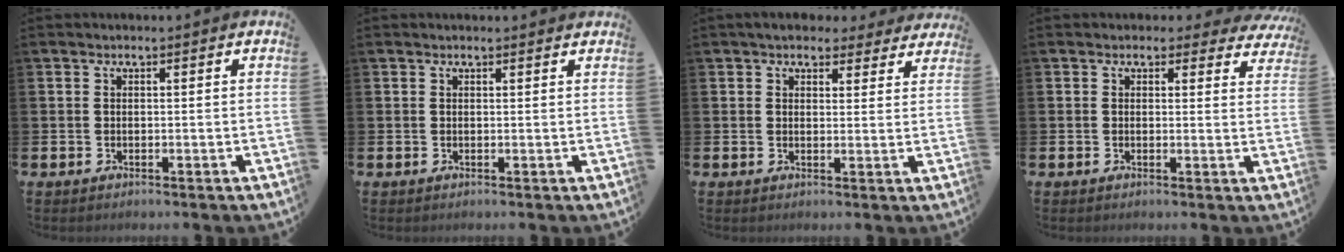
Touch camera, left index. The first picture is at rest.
{"total": 0.6, "force": [0.5, 0.1, 0.2], "torque": [0.004, -0.002, 0.007]}
{"total": 4.3, "force": [3.8, 1.9, 0.7], "torque": [-0.007, -0.019, 0.066]}
{"total": 1.8, "force": [1.5, 1.0, 0.2], "torque": [-0.001, -0.002, 0.022]}